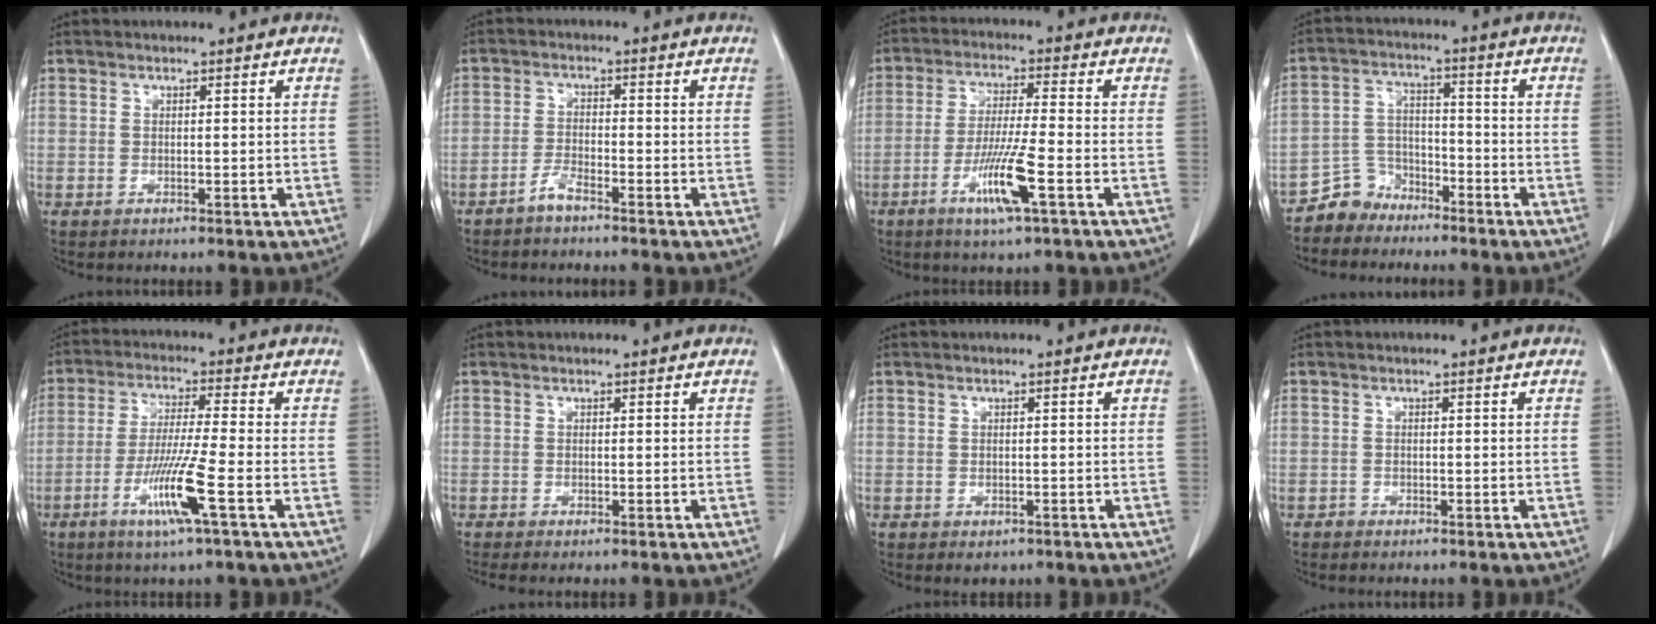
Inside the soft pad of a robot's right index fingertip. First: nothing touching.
{"total": 2.5, "force": [-2.2, 0.2, 1.3], "torque": [-0.029, -0.001, -0.046]}
{"total": 9.0, "force": [-3.8, -0.2, 8.1], "torque": [-0.158, -0.016, -0.073]}
{"total": 5.5, "force": [-4.6, 3.1, -0.4], "torque": [0.017, 0.015, -0.089]}
{"total": 9.4, "force": [-3.9, -1.0, 8.5], "torque": [-0.166, -0.020, -0.078]}
{"total": 1.0, "force": [-0.8, -0.1, 0.5], "torque": [-0.012, -0.003, -0.016]}
{"total": 1.5, "force": [-0.8, 1.0, 0.6], "torque": [-0.007, 0.000, -0.004]}
{"total": 0.7, "force": [-0.5, 0.5, -0.1], "torque": [-0.004, 0.002, -0.012]}